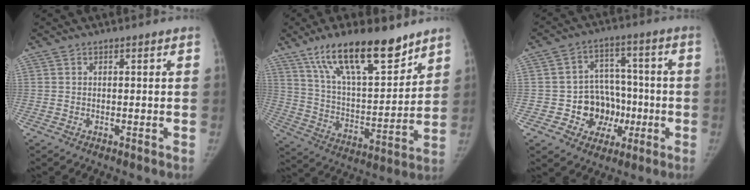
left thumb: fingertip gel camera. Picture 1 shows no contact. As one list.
[{"total": 20.5, "force": [14.0, 7.0, 13.2], "torque": [-0.191, -0.068, 0.248]}, {"total": 11.2, "force": [-2.8, 9.7, 4.9], "torque": [-0.011, 0.036, -0.038]}]